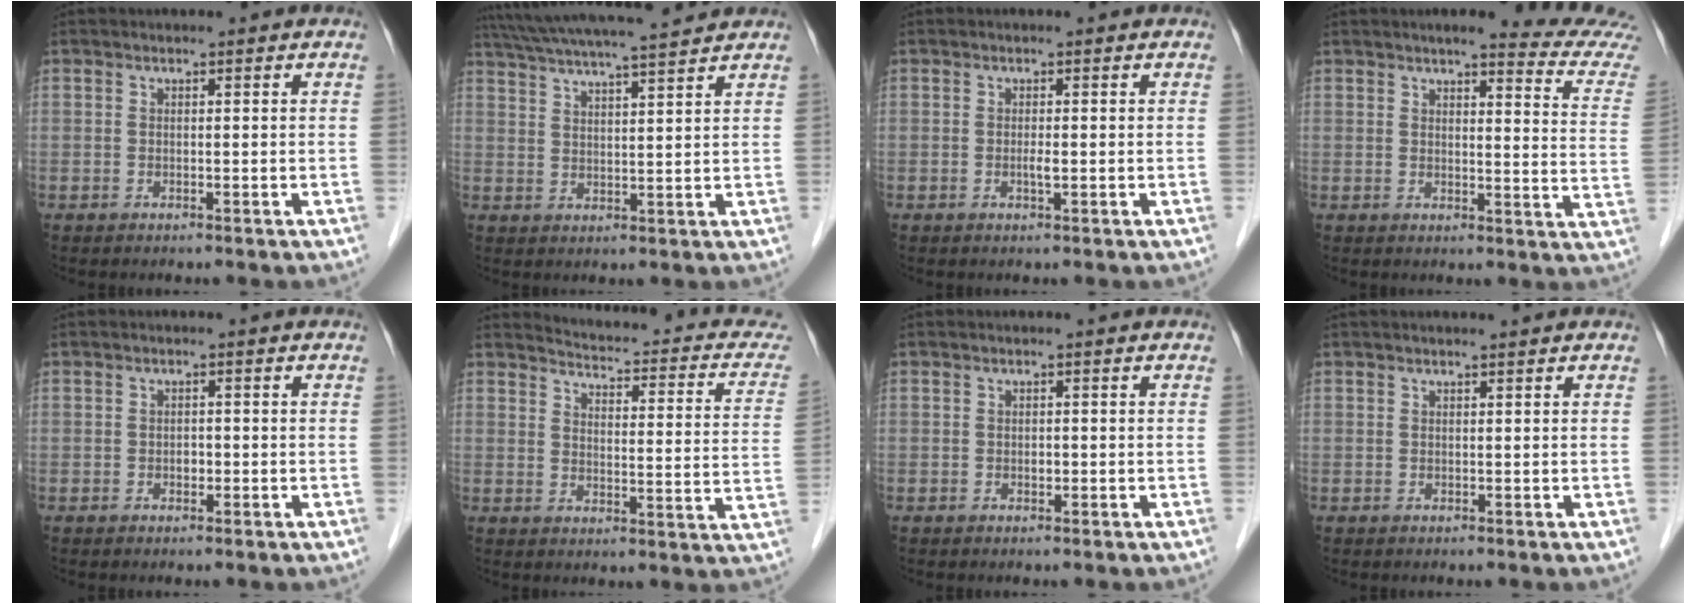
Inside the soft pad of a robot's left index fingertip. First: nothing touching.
{"total": 14.2, "force": [12.7, 0.1, 6.3], "torque": [-0.122, 0.025, 0.191]}
{"total": 1.0, "force": [-0.6, 0.0, 0.8], "torque": [-0.018, -0.007, -0.009]}
{"total": 12.3, "force": [11.5, -0.7, 4.2], "torque": [-0.042, -0.072, 0.107]}
{"total": 1.1, "force": [-0.8, 0.6, 0.5], "torque": [-0.010, -0.003, -0.013]}
{"total": 15.5, "force": [13.9, 3.8, 5.9], "torque": [-0.062, -0.036, 0.137]}
{"total": 0.8, "force": [-0.6, 0.4, 0.4], "torque": [-0.008, -0.004, -0.010]}
{"total": 1.6, "force": [1.4, -0.3, 0.8], "torque": [-0.009, 0.008, 0.021]}